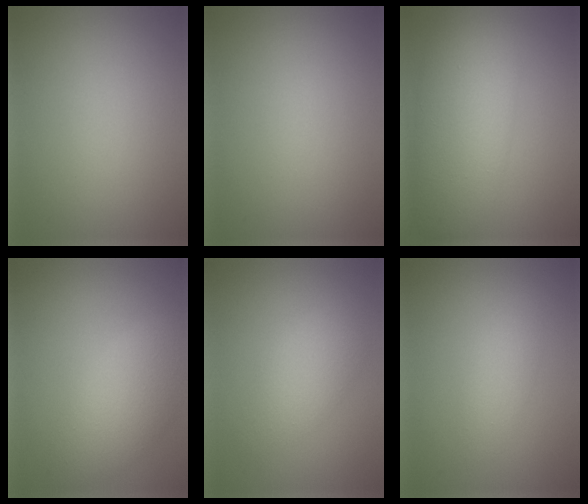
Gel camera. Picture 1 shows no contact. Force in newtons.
{"total": 0.0}
{"total": 8.1, "press": 8.1, "slide": 0.0}
{"total": 5.1, "press": 5.1, "slide": 0.3}
{"total": 3.3, "press": 3.3, "slide": 0.1}
{"total": 1.9, "press": 1.9, "slide": 0.1}